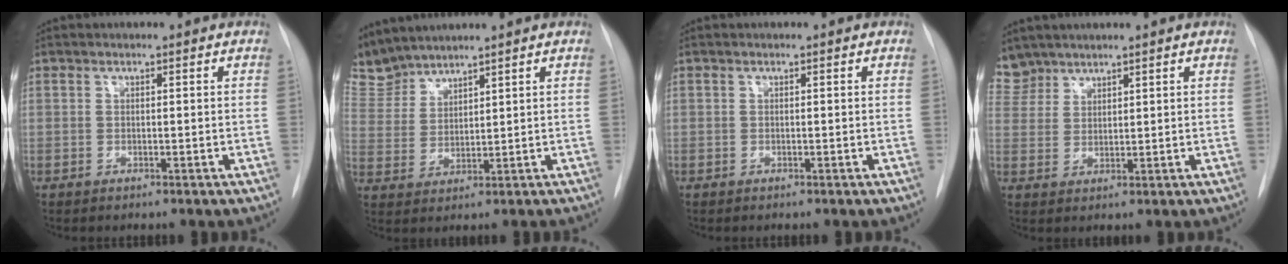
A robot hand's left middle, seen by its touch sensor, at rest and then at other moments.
{"total": 5.8, "force": [5.7, 0.9, -0.1], "torque": [-0.012, 0.014, 0.130]}
{"total": 0.0}
{"total": 5.6, "force": [5.0, 2.6, -0.2], "torque": [0.006, 0.008, 0.107]}